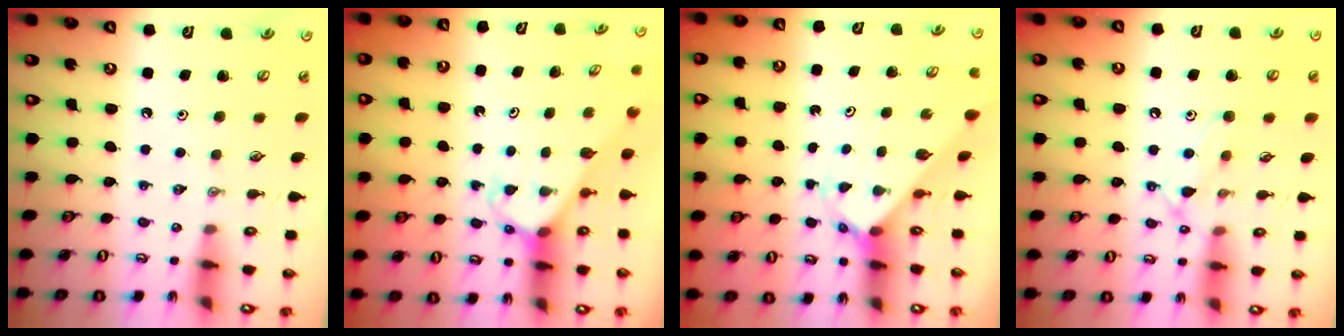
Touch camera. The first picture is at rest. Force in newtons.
{"total": 3.4, "press": 3.4, "slide": 0.2}
{"total": 2.7, "press": 2.7, "slide": 0.2}
{"total": 11.6, "press": 11.6, "slide": 0.8}